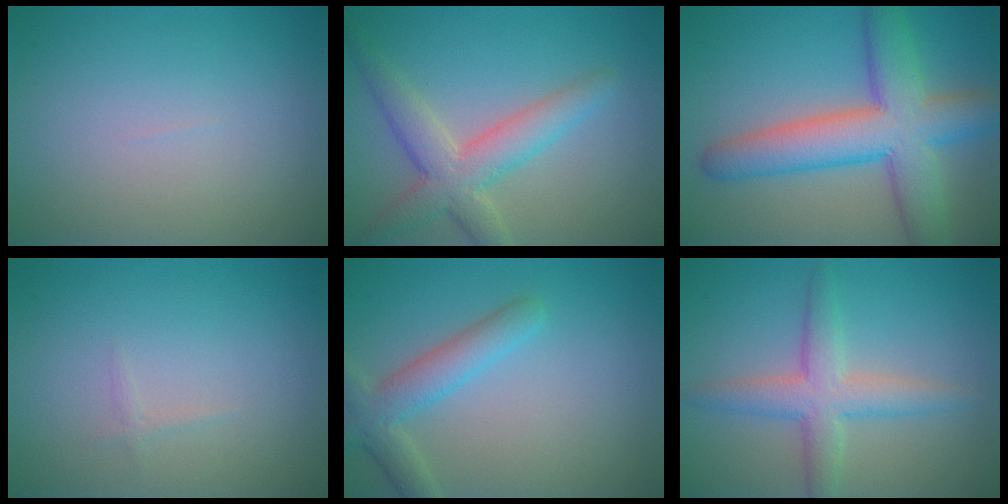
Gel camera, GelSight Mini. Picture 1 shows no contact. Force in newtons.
{"total": 5.0, "press": 5.0, "slide": 0.2}
{"total": 9.0, "press": 9.0, "slide": 0.5}
{"total": 0.5, "press": 0.5, "slide": 0.0}
{"total": 3.8, "press": 3.8, "slide": 0.3}
{"total": 4.1, "press": 4.1, "slide": 0.1}